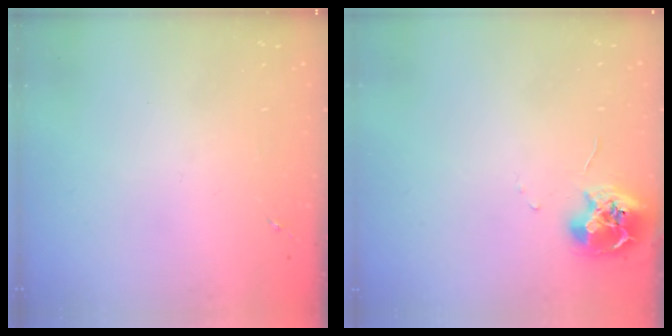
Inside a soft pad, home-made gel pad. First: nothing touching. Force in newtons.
{"total": 9.6, "press": 9.5, "slide": 0.6}